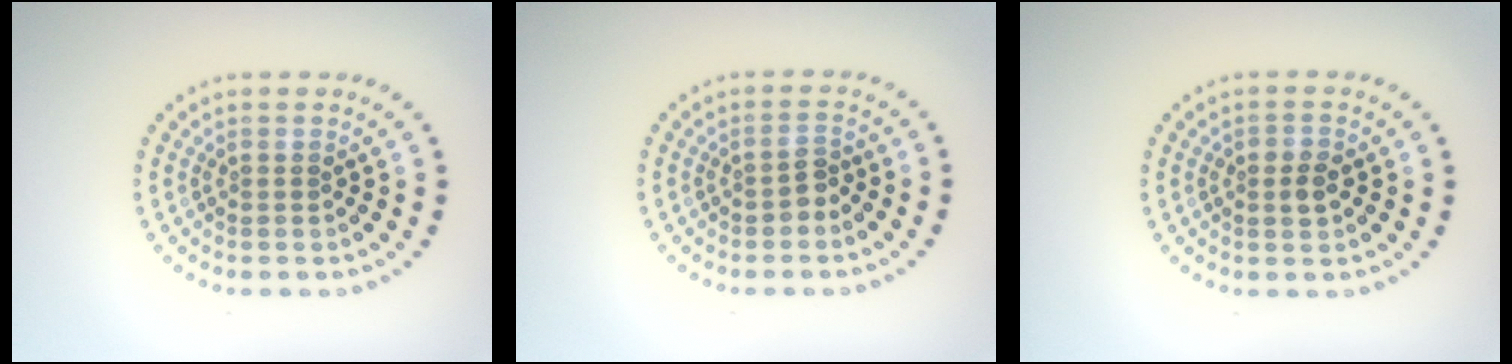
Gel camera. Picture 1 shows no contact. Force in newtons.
{"total": 1.3, "press": 1.2, "slide": 0.6}
{"total": 1.9, "press": 1.9, "slide": 0.0}